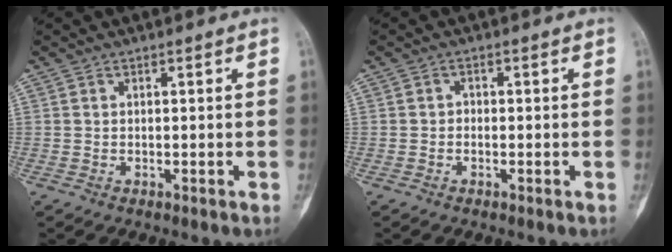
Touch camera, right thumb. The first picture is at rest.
{"total": 1.1, "force": [-0.4, 0.9, 0.4], "torque": [0.005, 0.005, -0.013]}